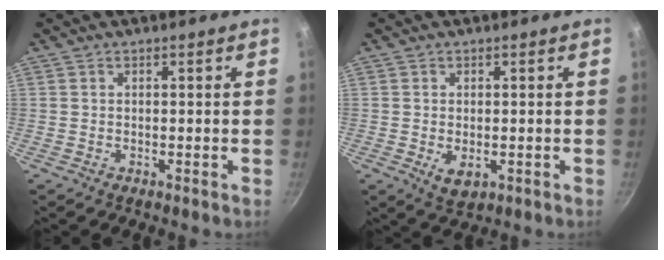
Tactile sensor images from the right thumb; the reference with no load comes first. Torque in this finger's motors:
{"motor_torque": [-0.61, -0.04, 0.18, 0.51, 0.10]}